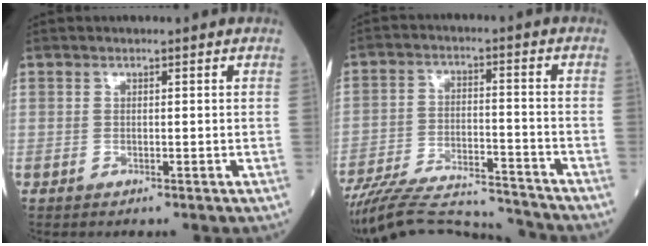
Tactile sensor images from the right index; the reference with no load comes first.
{"total": 16.2, "force": [-15.8, 1.4, 3.5], "torque": [-0.074, 0.007, -0.248]}